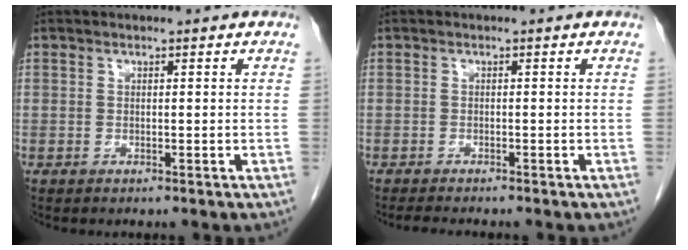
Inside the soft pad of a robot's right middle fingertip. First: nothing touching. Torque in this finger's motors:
{"motor_torque": [0.02, 0.04, 0.00, 0.01]}